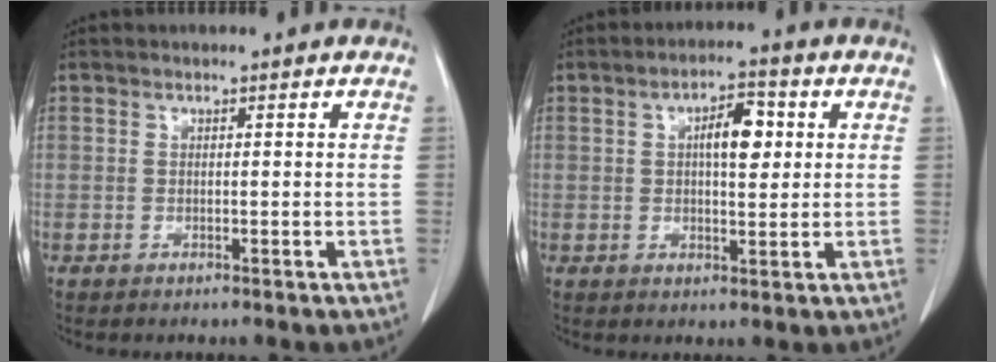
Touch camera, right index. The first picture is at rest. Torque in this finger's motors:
{"motor_torque": [0.63, 0.11, 0.16, 0.04]}